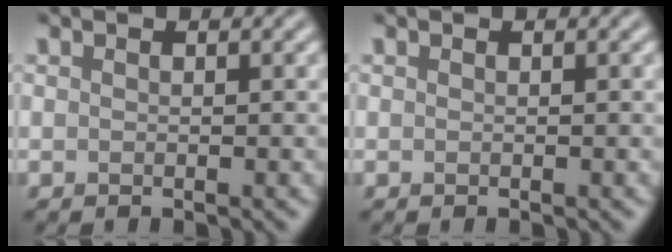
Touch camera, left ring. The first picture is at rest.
{"total": 0.0}